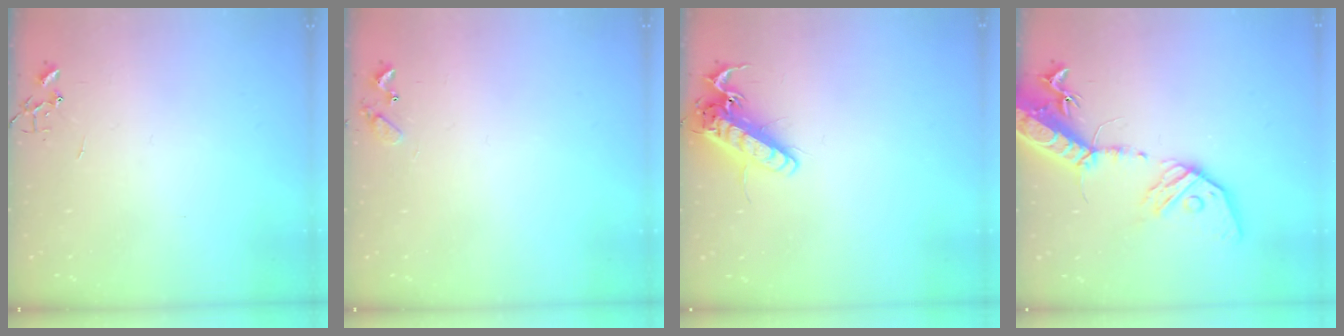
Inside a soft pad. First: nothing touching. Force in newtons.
{"total": 7.0, "press": 7.0, "slide": 0.6}
{"total": 14.6, "press": 14.4, "slide": 2.4}
{"total": 20.5, "press": 20.0, "slide": 4.4}